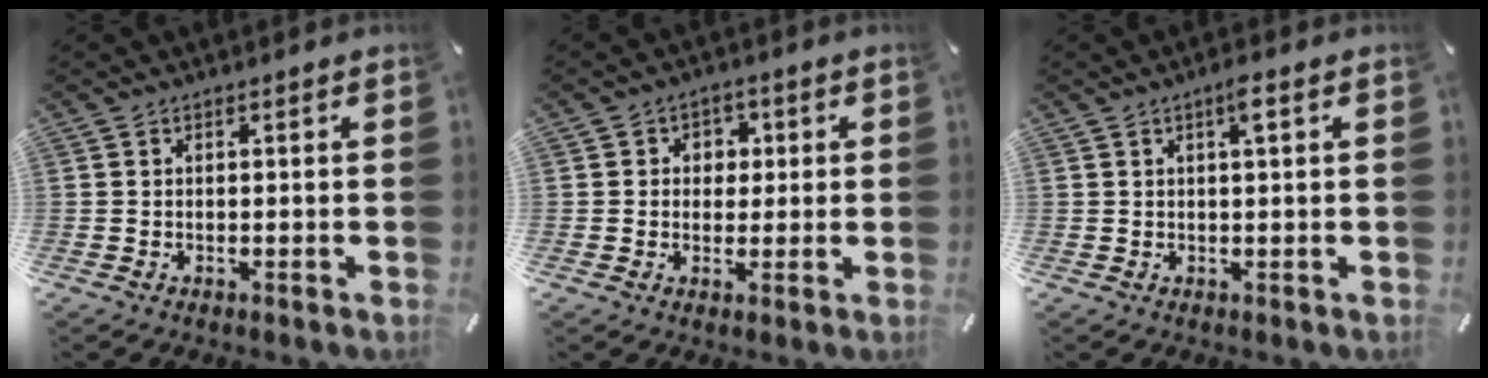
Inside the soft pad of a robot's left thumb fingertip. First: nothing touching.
{"total": 4.1, "force": [0.2, 3.8, 1.5], "torque": [-0.013, 0.004, -0.004]}
{"total": 2.9, "force": [1.0, 0.4, 2.7], "torque": [-0.054, 0.003, 0.015]}